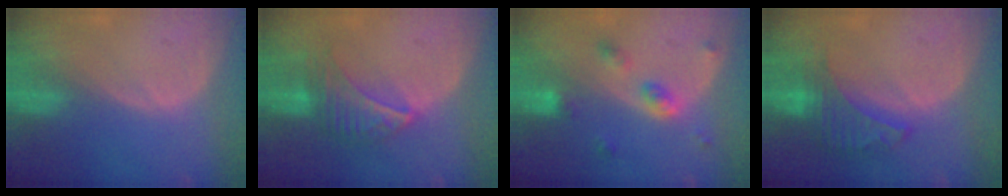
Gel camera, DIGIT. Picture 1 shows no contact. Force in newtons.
{"total": 6.6, "press": 6.5, "slide": 1.0}
{"total": 5.1, "press": 4.5, "slide": 2.3}
{"total": 6.5, "press": 6.1, "slide": 2.3}